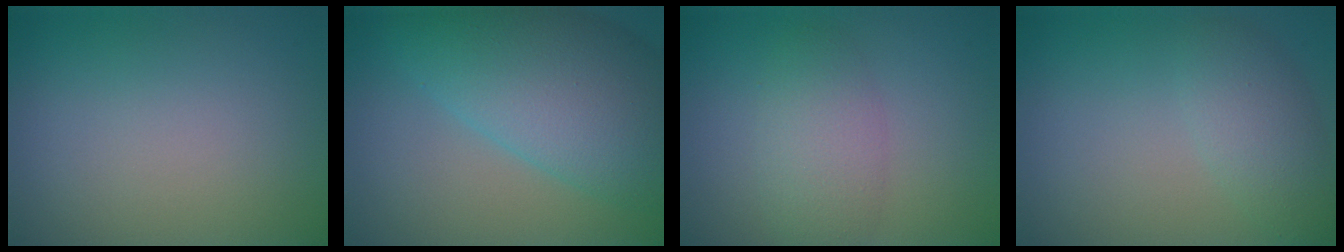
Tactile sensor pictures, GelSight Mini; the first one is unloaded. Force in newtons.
{"total": 10.3, "press": 10.3, "slide": 0.4}
{"total": 3.5, "press": 3.5, "slide": 0.2}
{"total": 3.0, "press": 3.0, "slide": 0.1}